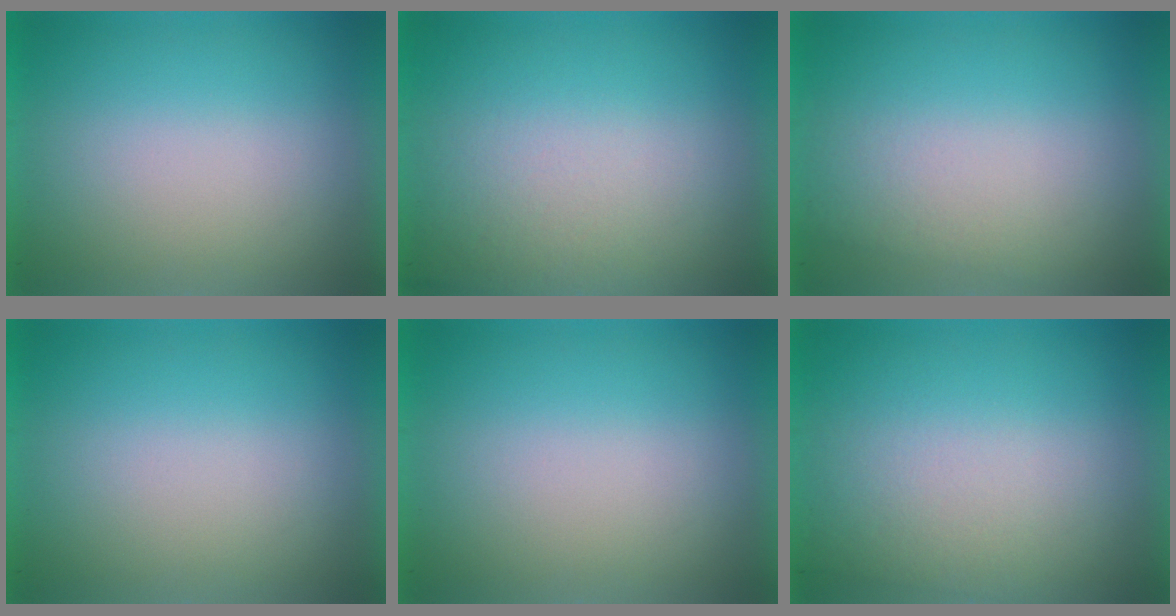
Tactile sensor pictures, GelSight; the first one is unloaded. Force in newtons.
{"total": 2.7}
{"total": 1.0}
{"total": 0.0}
{"total": 0.0}
{"total": 2.1}